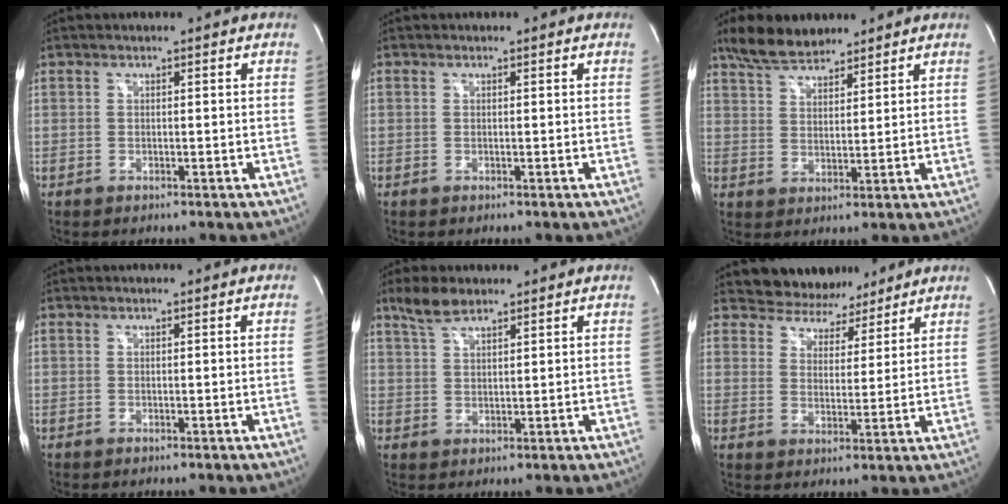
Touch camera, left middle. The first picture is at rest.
{"total": 0.0}
{"total": 7.7, "force": [6.5, 2.6, 3.1], "torque": [-0.067, 0.016, 0.126]}
{"total": 0.5, "force": [0.0, -0.2, 0.5], "torque": [-0.007, 0.000, -0.002]}
{"total": 4.5, "force": [3.6, 1.2, 2.4], "torque": [-0.061, 0.010, 0.074]}
{"total": 7.7, "force": [7.0, 3.3, 0.7], "torque": [-0.007, 0.006, 0.102]}